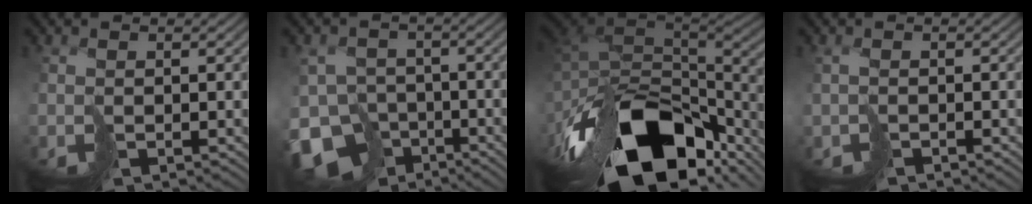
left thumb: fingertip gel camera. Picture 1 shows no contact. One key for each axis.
{"total": 11.9, "fx": -6.6, "fy": 8.5, "fz": 5.1, "tx": -0.121, "ty": -0.036, "tz": -0.120}
{"total": 18.4, "fx": -9.1, "fy": 10.0, "fz": 12.4, "tx": -0.277, "ty": -0.033, "tz": -0.135}
{"total": 1.5, "fx": -0.8, "fy": 1.0, "fz": 0.8, "tx": -0.022, "ty": 0.000, "tz": -0.018}